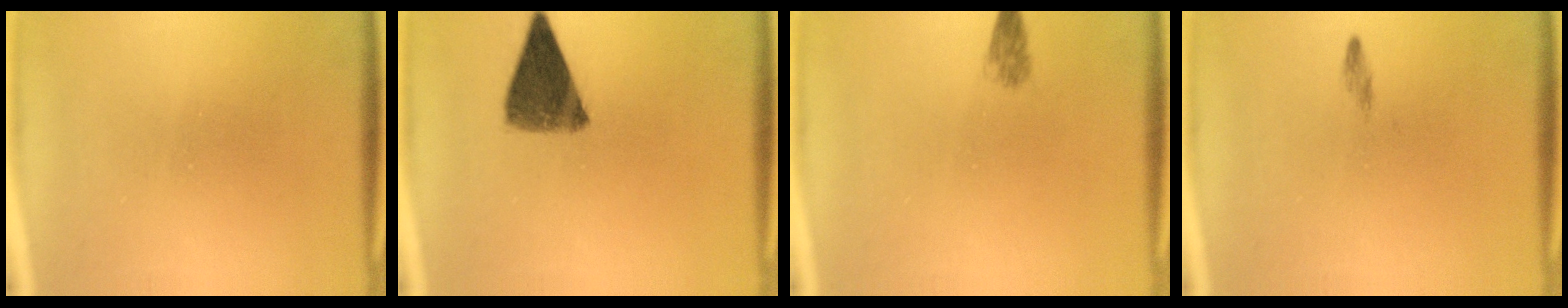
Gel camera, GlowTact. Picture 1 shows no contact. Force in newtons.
{"total": 8.8}
{"total": 1.8}
{"total": 0.7}